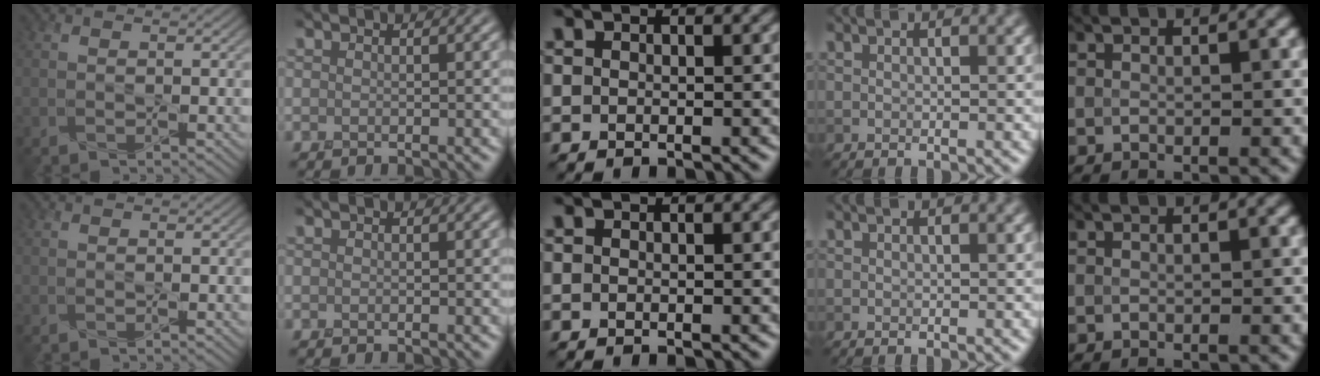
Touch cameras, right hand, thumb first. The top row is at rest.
{}